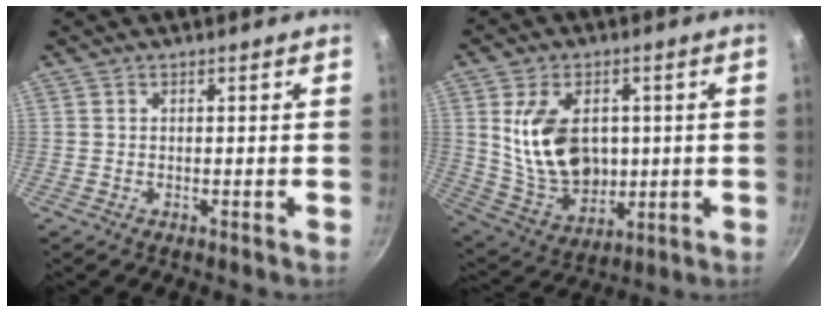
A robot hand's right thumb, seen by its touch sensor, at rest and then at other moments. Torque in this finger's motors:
{"motor_torque": [-0.66, 1.31, 1.28, -0.02, 0.10]}